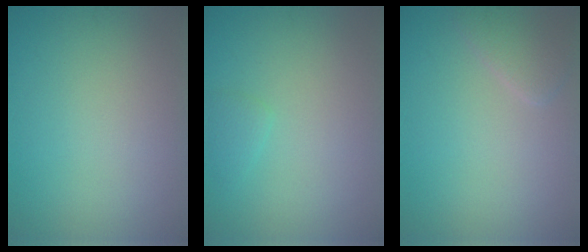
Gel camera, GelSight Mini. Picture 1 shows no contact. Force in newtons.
{"total": 0.9, "press": 0.9, "slide": 0.0}
{"total": 1.8, "press": 1.8, "slide": 0.1}